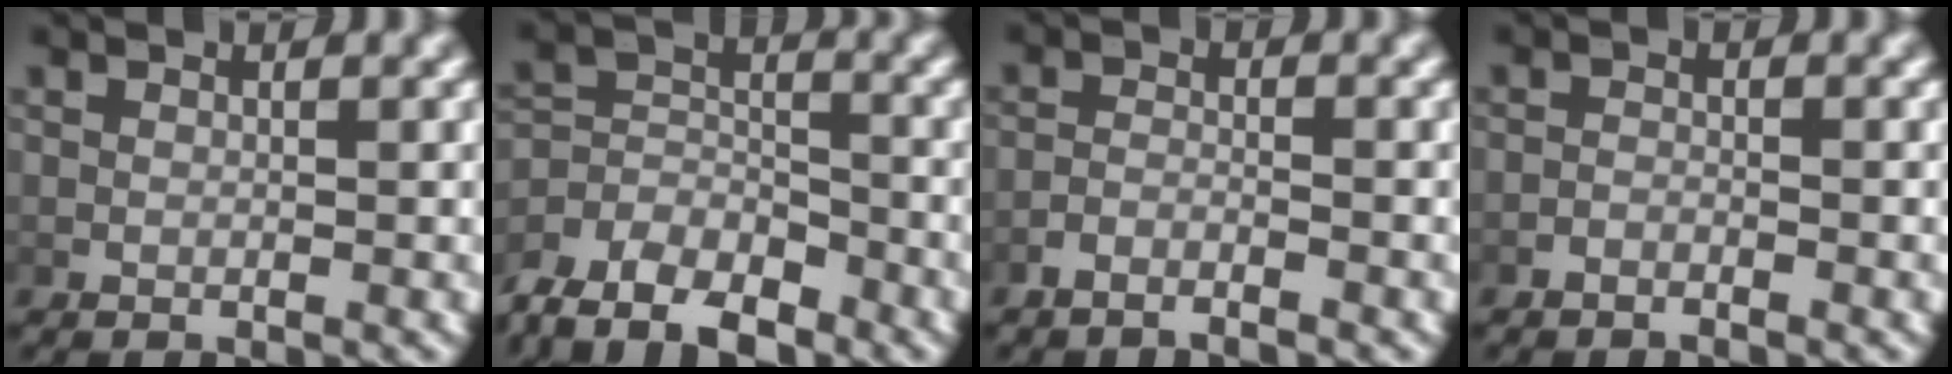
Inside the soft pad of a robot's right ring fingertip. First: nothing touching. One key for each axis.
{"total": 7.7, "fx": -4.7, "fy": 4.9, "fz": 3.7, "tx": -0.086, "ty": -0.033, "tz": -0.072}
{"total": 2.5, "fx": -2.3, "fy": 0.3, "fz": 0.9, "tx": -0.016, "ty": -0.003, "tz": -0.044}
{"total": 1.3, "fx": -1.2, "fy": 0.2, "fz": 0.1, "tx": -0.007, "ty": -0.004, "tz": -0.025}